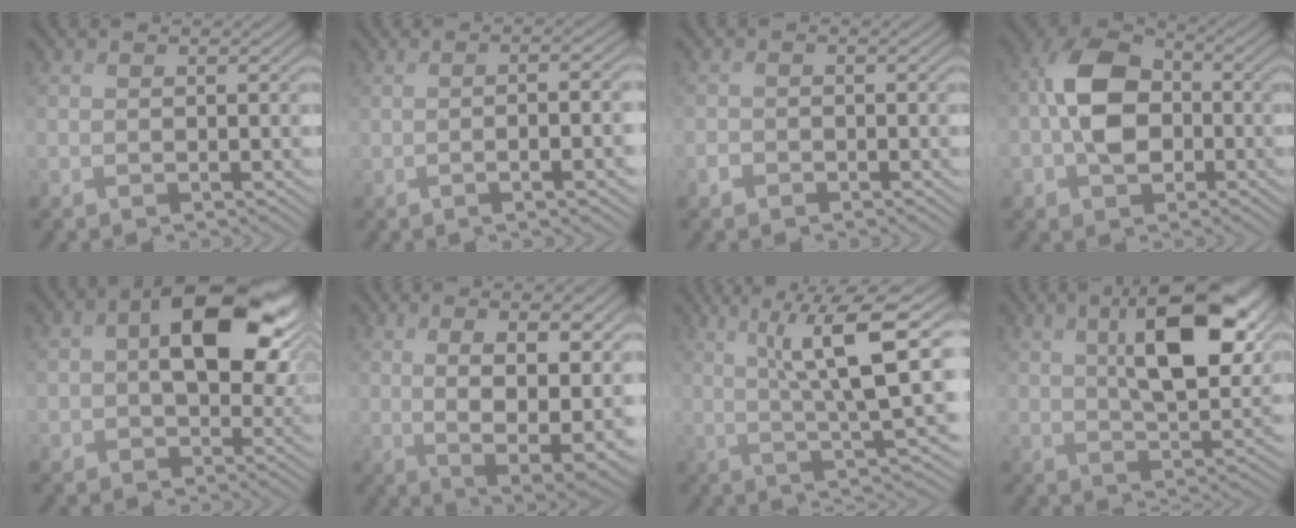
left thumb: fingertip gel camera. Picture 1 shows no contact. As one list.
[{"total": 6.3, "force": [-1.2, 1.9, 5.9], "torque": [-0.081, -0.003, -0.016]}, {"total": 1.3, "force": [-0.9, 0.9, 0.3], "torque": [-0.005, 0.001, -0.021]}, {"total": 9.5, "force": [-1.1, 6.7, 6.7], "torque": [-0.137, 0.011, -0.038]}, {"total": 12.9, "force": [2.9, 7.8, 9.9], "torque": [-0.159, 0.002, 0.045]}, {"total": 12.7, "force": [2.4, 5.9, 11.0], "torque": [-0.169, -0.003, 0.036]}, {"total": 10.8, "force": [3.0, 1.7, 10.3], "torque": [-0.169, 0.018, 0.053]}, {"total": 12.3, "force": [4.4, 5.2, 10.2], "torque": [-0.170, -0.001, 0.069]}]